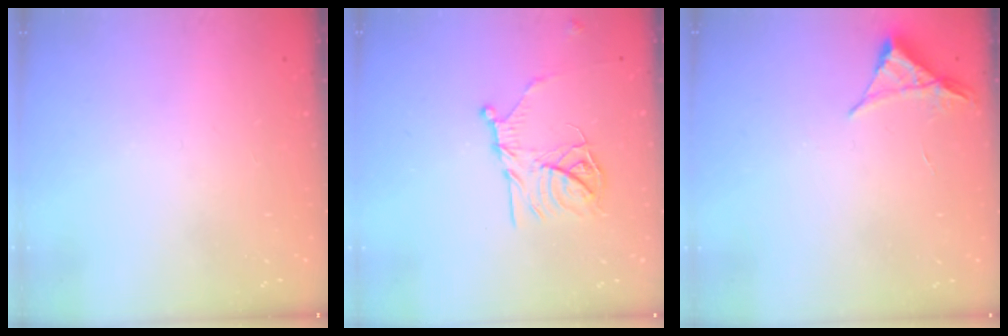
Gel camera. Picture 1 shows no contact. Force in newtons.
{"total": 13.2, "press": 13.2, "slide": 0.8}
{"total": 3.4, "press": 3.4, "slide": 0.6}